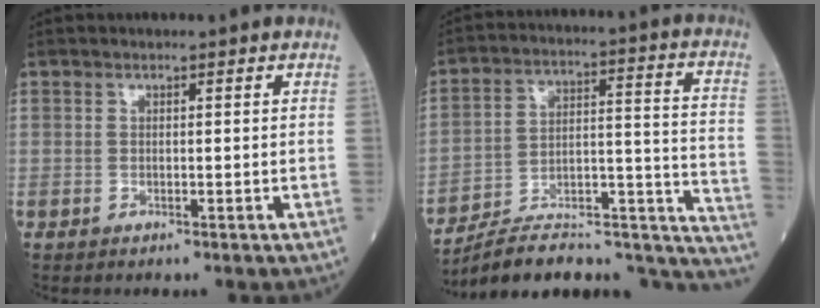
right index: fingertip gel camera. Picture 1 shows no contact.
{"total": 24.8, "force": [-19.9, 7.1, 13.1], "torque": [-0.143, 0.045, -0.288]}